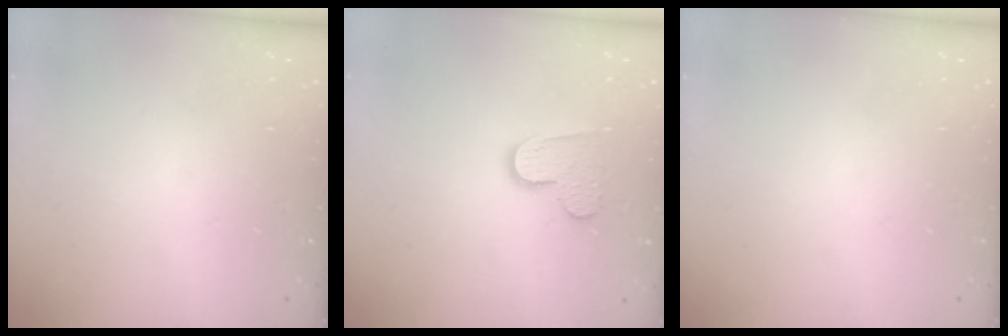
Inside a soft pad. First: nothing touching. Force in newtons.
{"total": 8.9, "press": 8.9, "slide": 0.6}
{"total": 0.0}